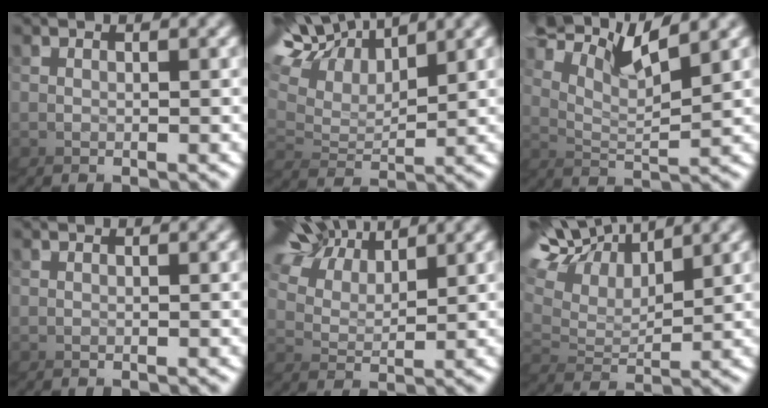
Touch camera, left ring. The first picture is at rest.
{"total": 4.5, "force": [3.9, 1.8, 1.5], "torque": [-0.075, 0.034, 0.040]}
{"total": 4.7, "force": [4.5, -1.3, 0.7], "torque": [-0.073, 0.045, 0.055]}
{"total": 0.0}
{"total": 4.1, "force": [3.8, 1.1, -0.9], "torque": [-0.027, 0.025, 0.043]}
{"total": 4.4, "force": [3.9, 1.6, 1.1], "torque": [-0.069, 0.035, 0.040]}